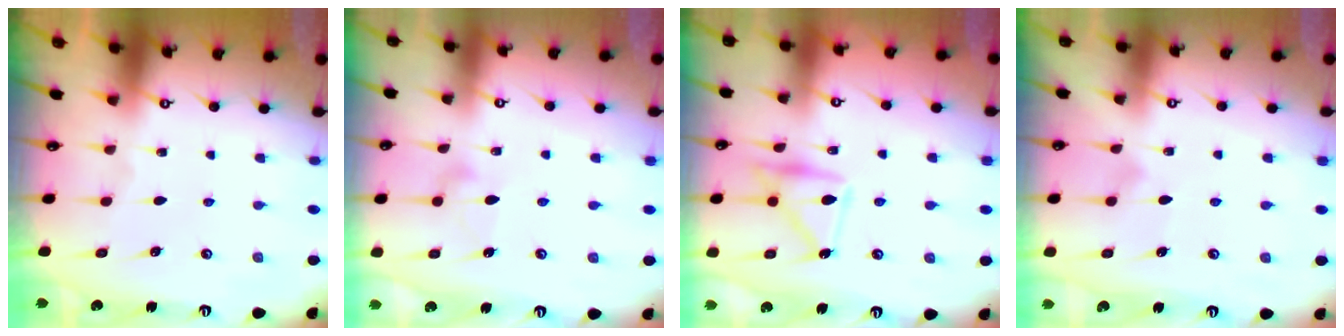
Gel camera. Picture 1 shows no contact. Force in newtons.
{"total": 7.4, "press": 7.4, "slide": 0.4}
{"total": 14.6, "press": 14.6, "slide": 0.8}
{"total": 5.6, "press": 5.6, "slide": 0.2}